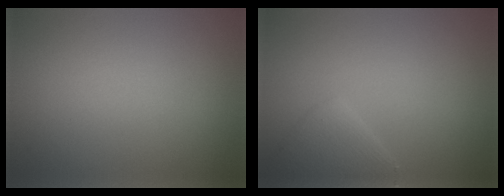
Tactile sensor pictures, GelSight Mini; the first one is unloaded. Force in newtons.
{"total": 2.2, "press": 2.2, "slide": 0.2}